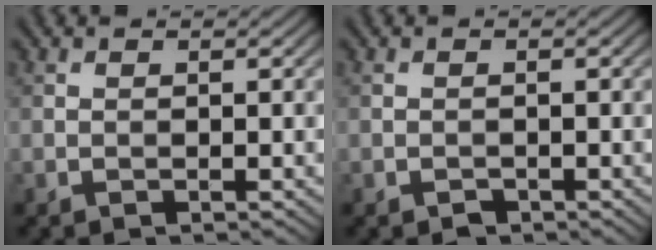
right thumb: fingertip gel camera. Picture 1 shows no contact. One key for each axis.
{"total": 0.7, "fx": -0.6, "fy": 0.4, "fz": 0.3, "tx": -0.003, "ty": -0.002, "tz": -0.010}